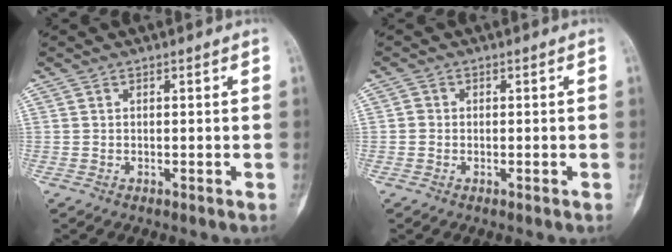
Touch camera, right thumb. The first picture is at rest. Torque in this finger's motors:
{"motor_torque": [-0.20, 0.56, 0.23, 0.13, 0.00]}